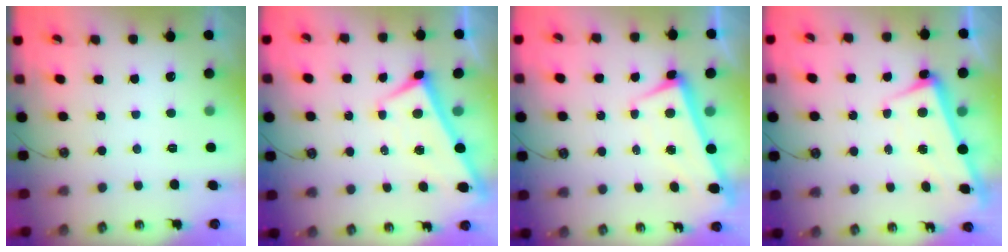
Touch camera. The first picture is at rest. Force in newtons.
{"total": 1.9, "press": 1.9, "slide": 0.2}
{"total": 1.6, "press": 0.6, "slide": 1.4}
{"total": 2.1, "press": 2.0, "slide": 0.9}